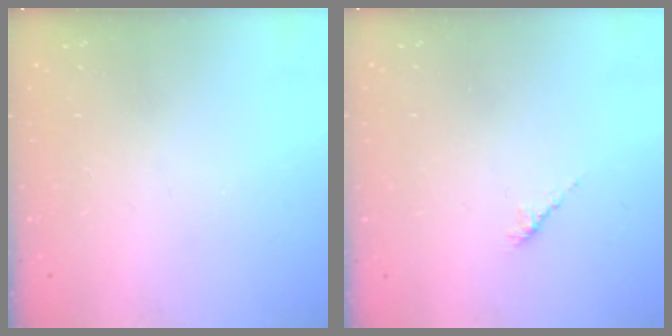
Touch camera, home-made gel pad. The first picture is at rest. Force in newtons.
{"total": 2.6, "press": 2.4, "slide": 0.7}